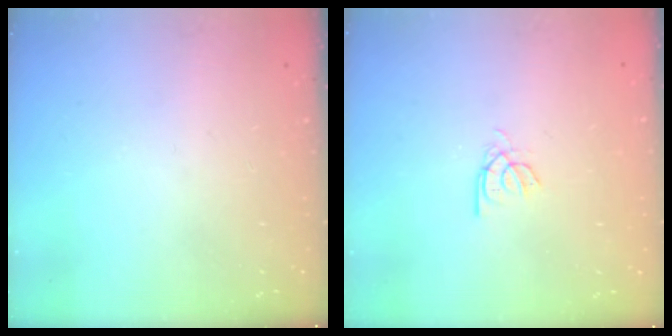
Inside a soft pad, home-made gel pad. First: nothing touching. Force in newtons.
{"total": 2.2, "press": 2.2, "slide": 0.2}